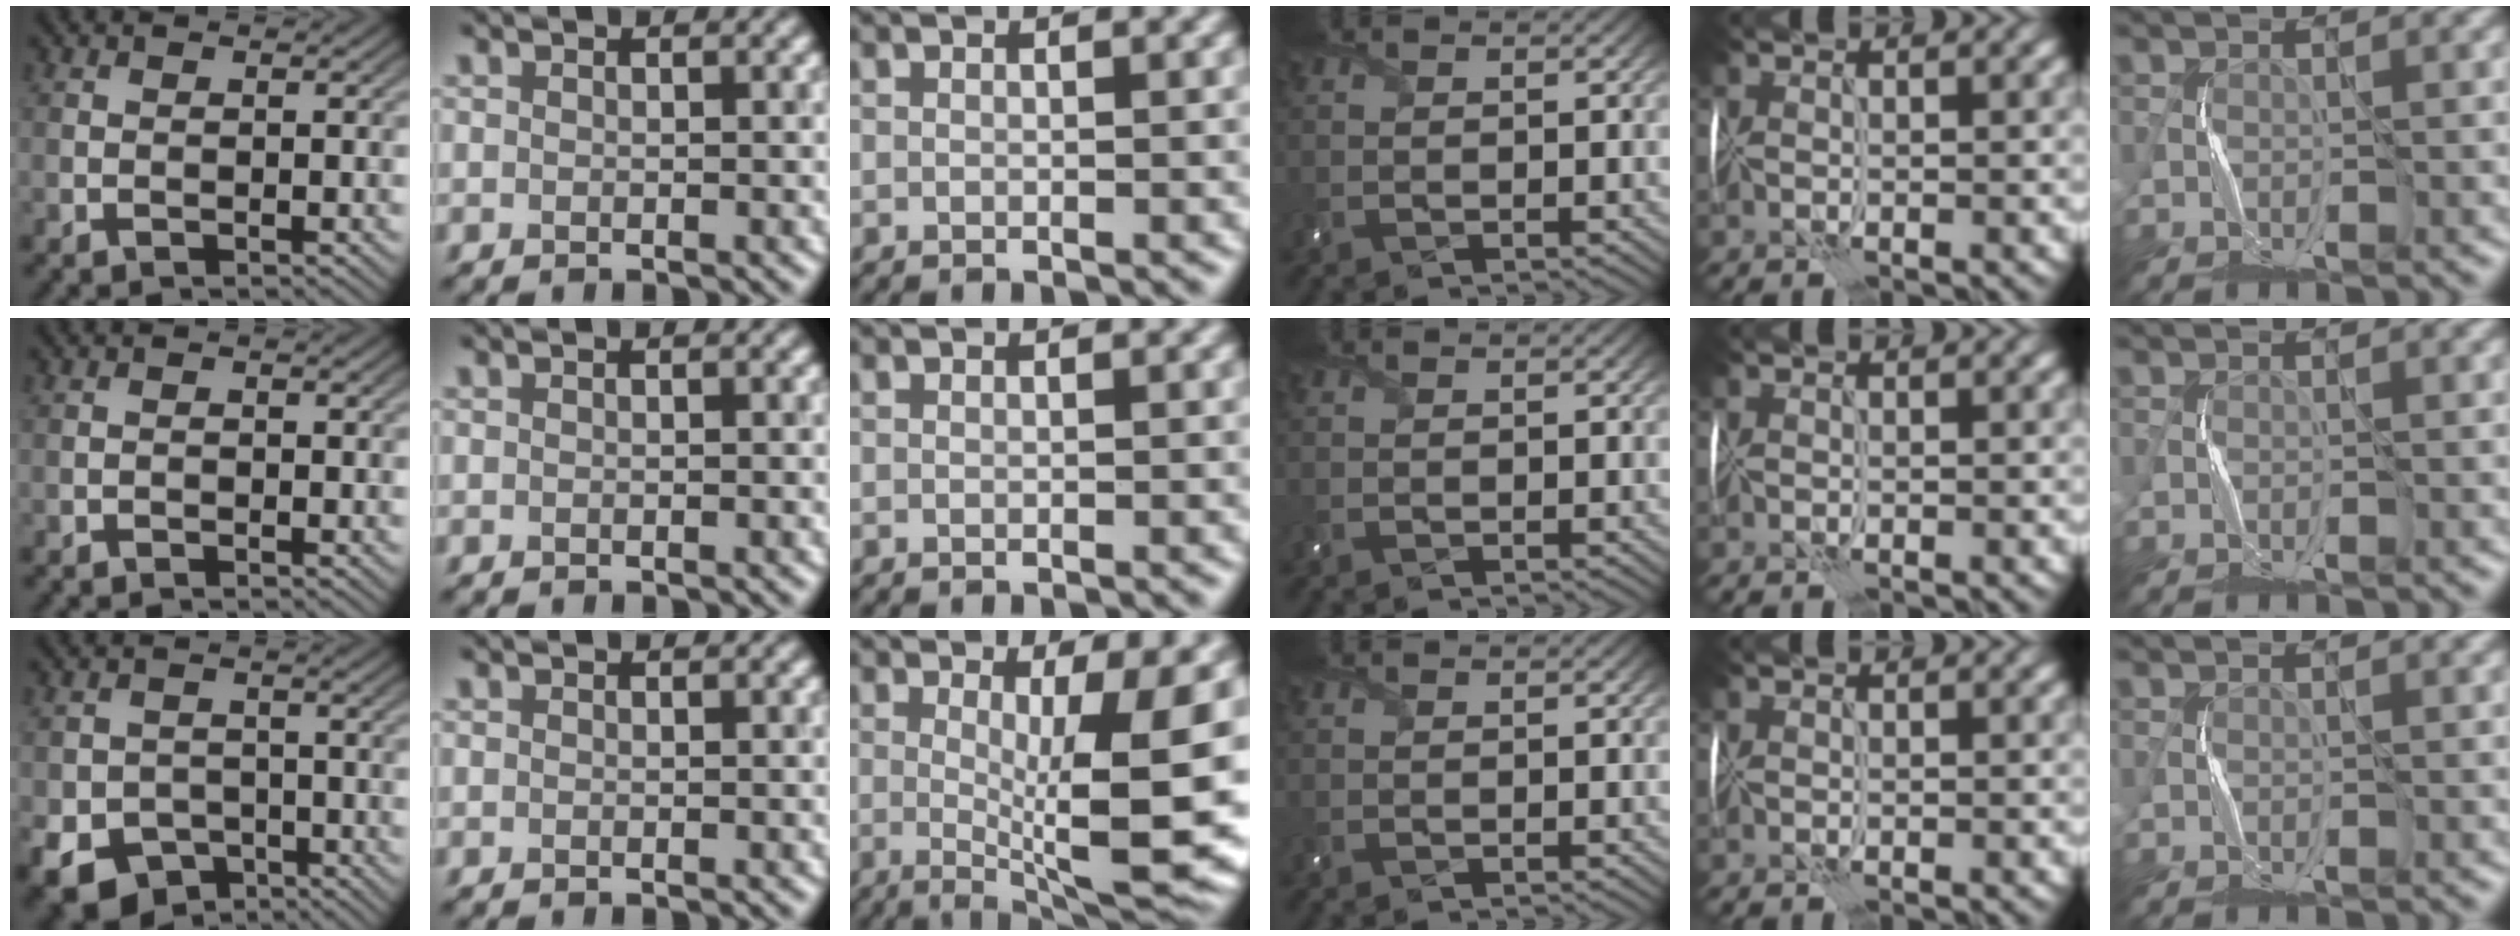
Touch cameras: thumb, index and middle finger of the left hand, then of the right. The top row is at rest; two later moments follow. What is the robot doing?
{"motion": "wrap", "object": "cellophane"}